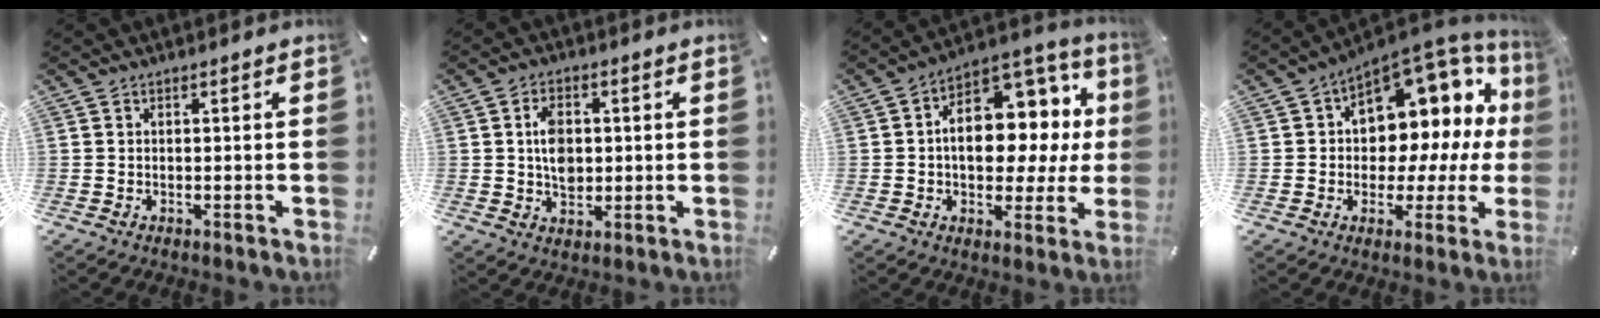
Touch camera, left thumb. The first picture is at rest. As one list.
[{"total": 6.6, "force": [0.4, 4.9, 4.5], "torque": [-0.073, 0.001, 0.003]}, {"total": 14.7, "force": [0.9, 10.1, 10.6], "torque": [-0.151, -0.016, 0.019]}, {"total": 12.2, "force": [5.3, 8.9, 6.4], "torque": [-0.070, -0.079, 0.092]}]